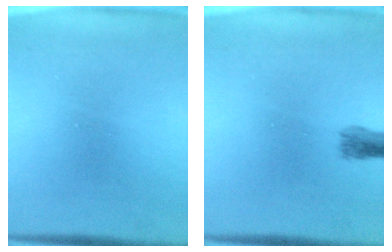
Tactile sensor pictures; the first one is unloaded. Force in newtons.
{"total": 1.8}